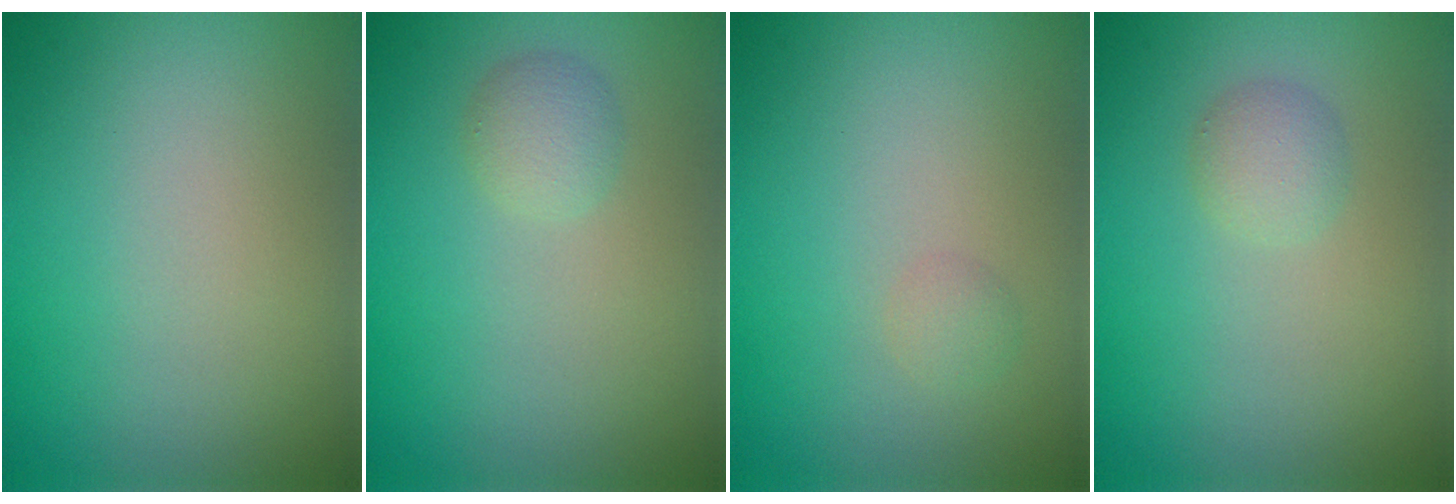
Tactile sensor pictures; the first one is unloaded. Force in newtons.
{"total": 1.7, "press": 1.7, "slide": 0.0}
{"total": 0.9, "press": 0.9, "slide": 0.0}
{"total": 1.7, "press": 1.7, "slide": 0.1}